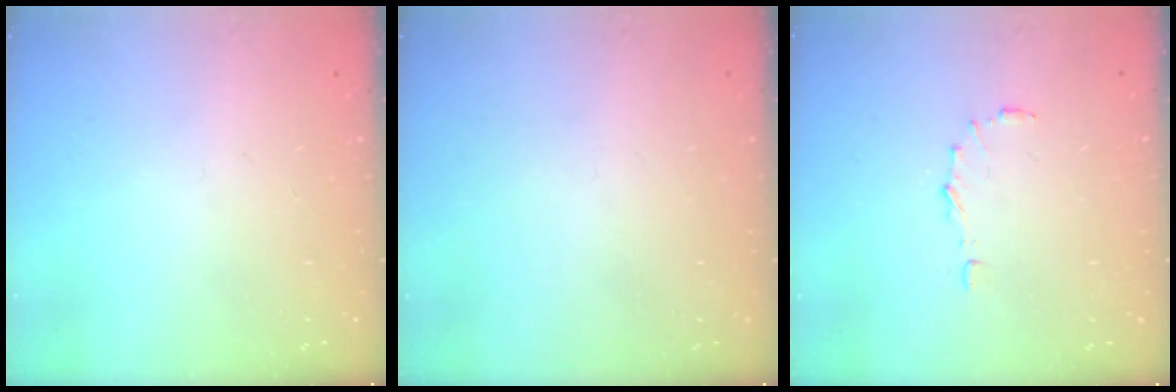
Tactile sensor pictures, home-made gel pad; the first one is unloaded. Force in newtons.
{"total": 0.0}
{"total": 6.0, "press": 6.0, "slide": 0.4}